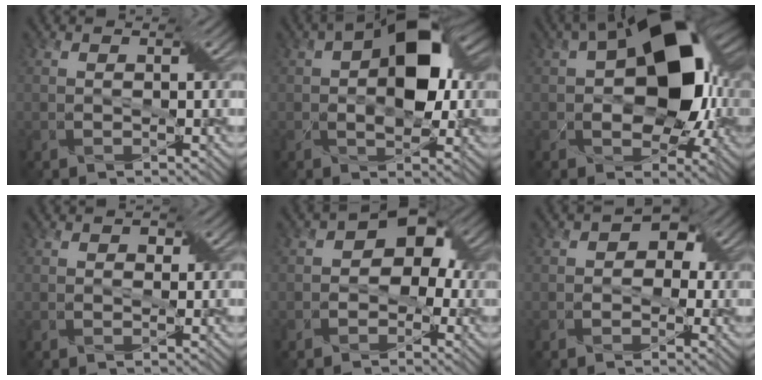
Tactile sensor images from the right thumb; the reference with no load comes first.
{"total": 9.8, "force": [1.2, 5.3, 8.1], "torque": [-0.133, 0.013, 0.010]}
{"total": 15.0, "force": [2.1, 9.1, 11.6], "torque": [-0.177, 0.013, 0.031]}
{"total": 0.8, "force": [0.3, 0.7, 0.3], "torque": [-0.006, -0.002, 0.004]}
{"total": 6.0, "force": [-0.3, 4.6, 3.9], "torque": [-0.031, 0.013, -0.024]}
{"total": 4.2, "force": [0.5, 3.5, 2.3], "torque": [-0.012, 0.013, -0.013]}